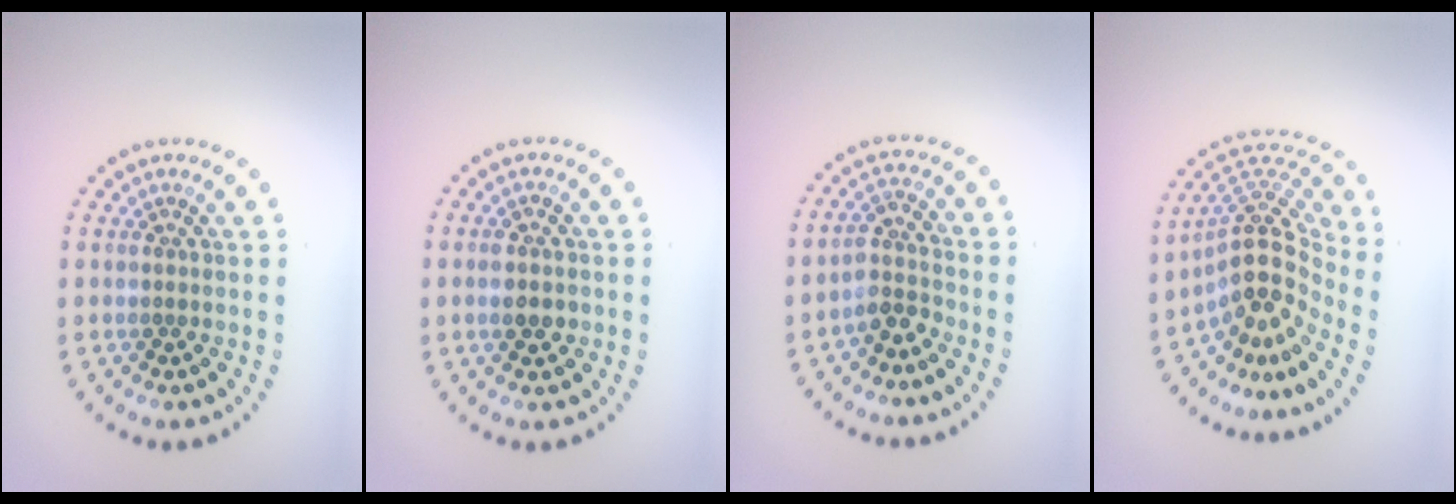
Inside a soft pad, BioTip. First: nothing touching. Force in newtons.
{"total": 2.0, "press": 2.0, "slide": 0.2}
{"total": 2.5, "press": 1.9, "slide": 1.6}
{"total": 5.2, "press": 3.8, "slide": 3.6}